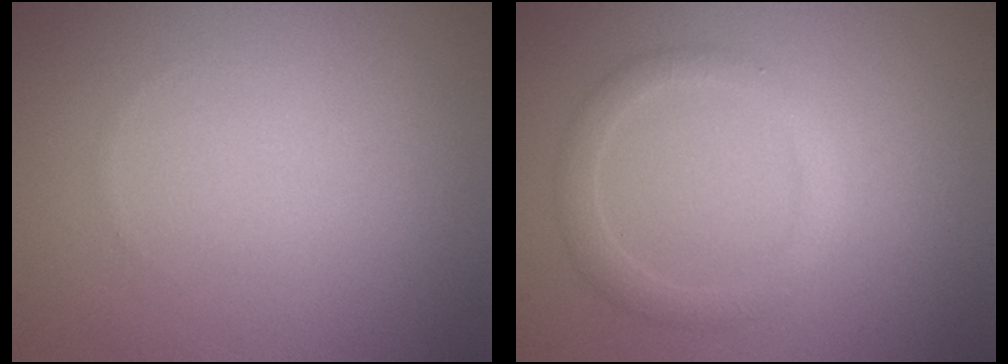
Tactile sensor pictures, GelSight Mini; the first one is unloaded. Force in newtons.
{"total": 2.0, "press": 2.0, "slide": 0.1}